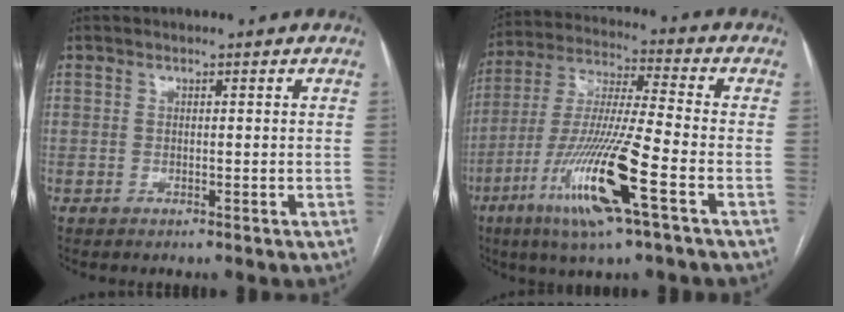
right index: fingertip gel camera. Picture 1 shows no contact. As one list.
[{"total": 16.5, "force": [-7.1, 0.3, 14.8], "torque": [-0.306, -0.022, -0.133]}]